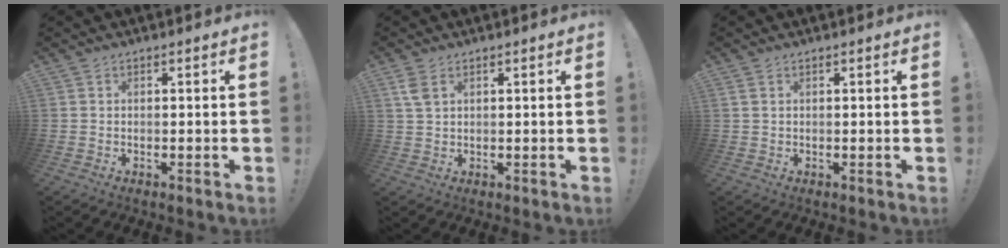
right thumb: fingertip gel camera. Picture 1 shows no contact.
{"total": 4.0, "force": [2.0, 2.2, 2.7], "torque": [-0.049, -0.005, 0.038]}
{"total": 1.2, "force": [0.7, 0.6, 0.7], "torque": [-0.021, 0.003, 0.015]}